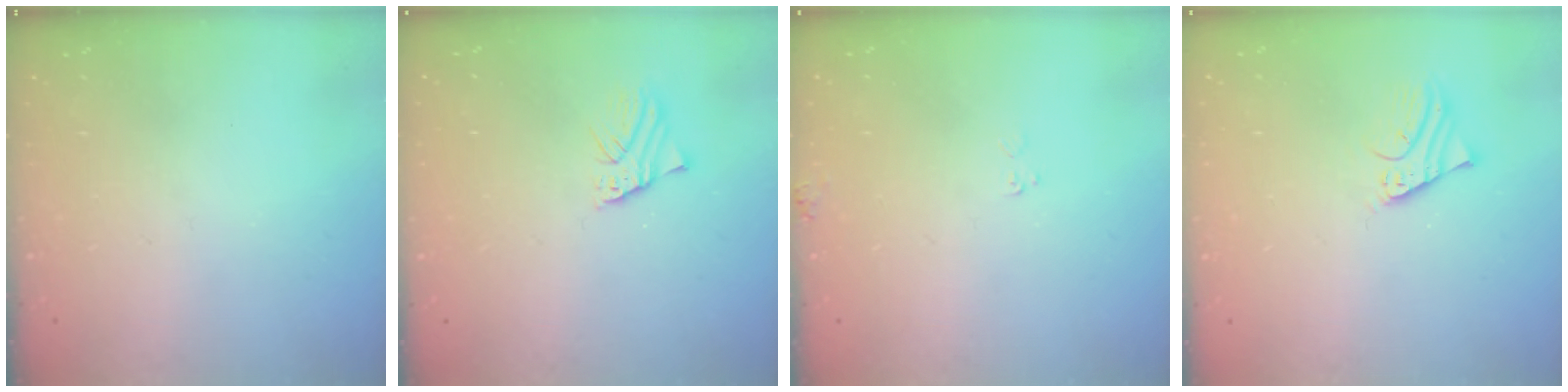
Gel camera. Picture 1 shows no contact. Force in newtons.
{"total": 1.9, "press": 1.9, "slide": 0.2}
{"total": 5.2, "press": 5.2, "slide": 0.3}
{"total": 2.1, "press": 2.1, "slide": 0.1}